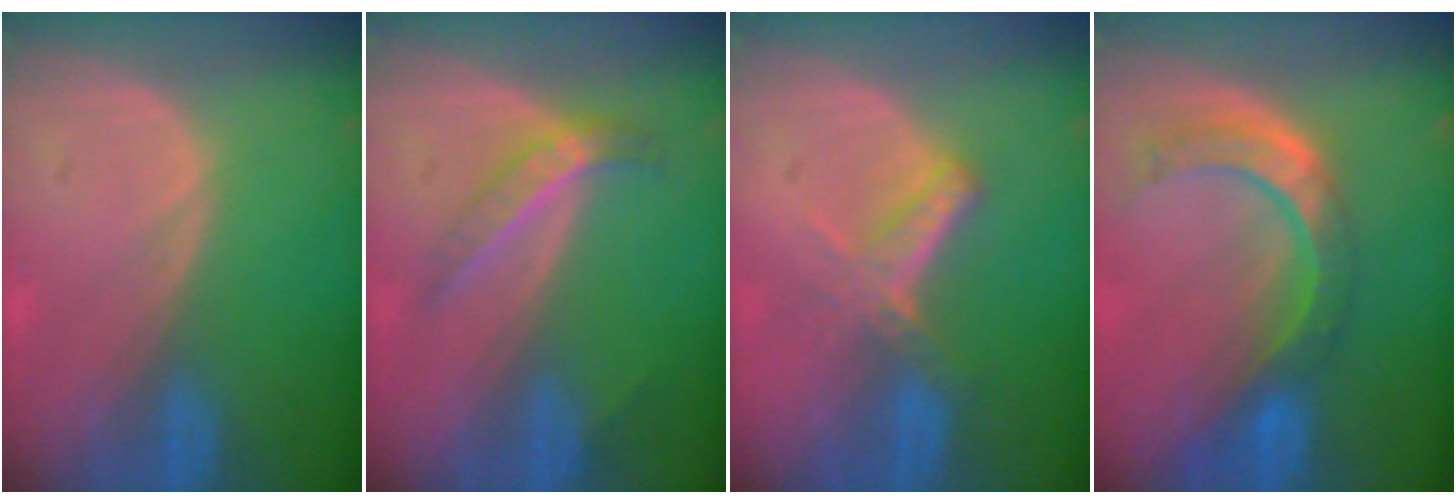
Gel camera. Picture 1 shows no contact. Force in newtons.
{"total": 4.5, "press": 4.1, "slide": 2.0}
{"total": 5.6, "press": 4.7, "slide": 3.0}
{"total": 8.6, "press": 7.3, "slide": 4.7}